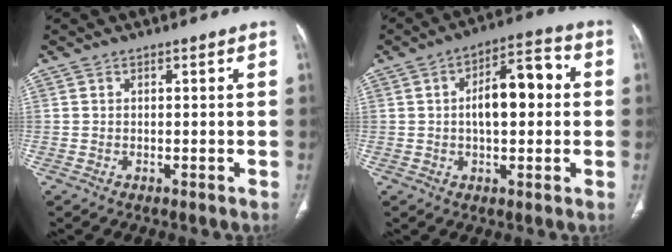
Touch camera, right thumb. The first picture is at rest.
{"total": 11.6, "force": [1.0, 5.6, 10.1], "torque": [-0.142, 0.029, 0.010]}